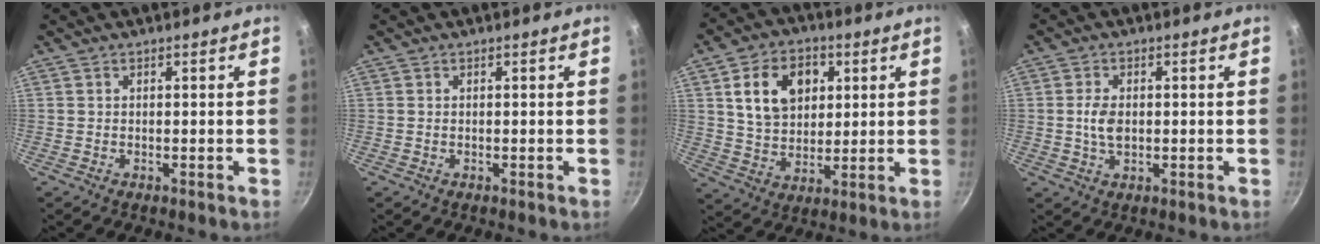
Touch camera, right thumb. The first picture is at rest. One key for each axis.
{"total": 0.0}
{"total": 13.4, "fx": 4.0, "fy": 9.8, "fz": 8.2, "tx": -0.110, "ty": -0.003, "tz": 0.068}
{"total": 4.3, "fx": 0.1, "fy": 2.6, "fz": 3.4, "tx": -0.059, "ty": -0.001, "tz": 0.001}